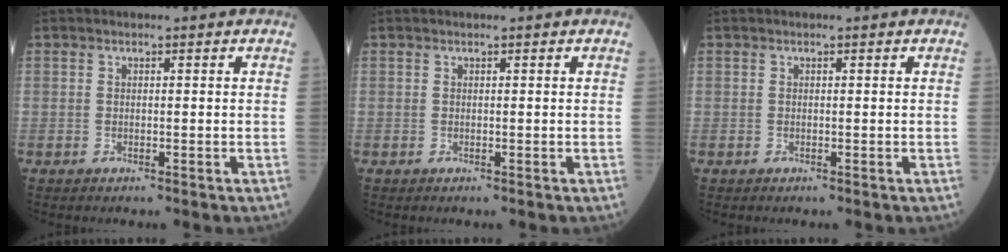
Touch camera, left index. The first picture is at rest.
{"total": 0.0}
{"total": 0.0}